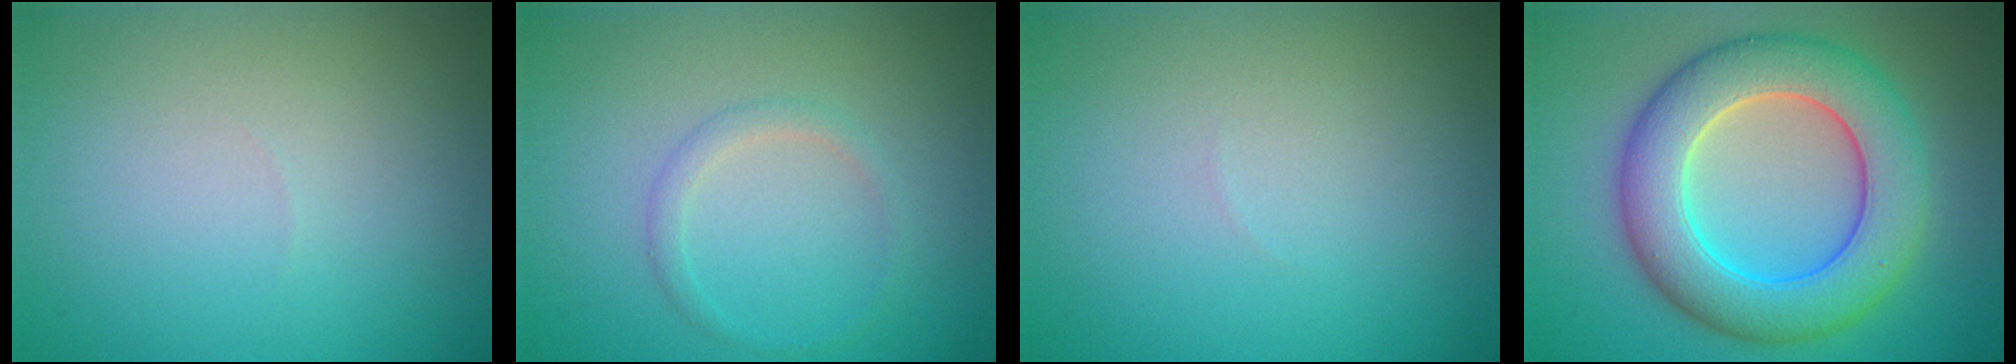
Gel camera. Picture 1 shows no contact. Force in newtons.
{"total": 1.2, "press": 1.2, "slide": 0.1}
{"total": 0.0}
{"total": 9.1, "press": 9.1, "slide": 0.3}